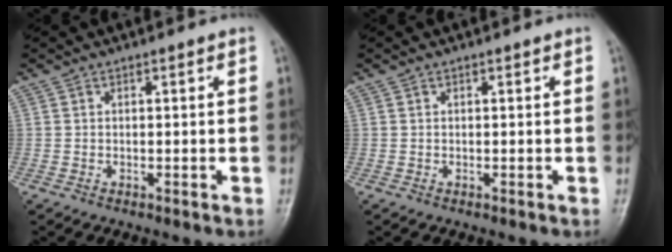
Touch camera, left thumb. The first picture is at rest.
{"total": 0.0}